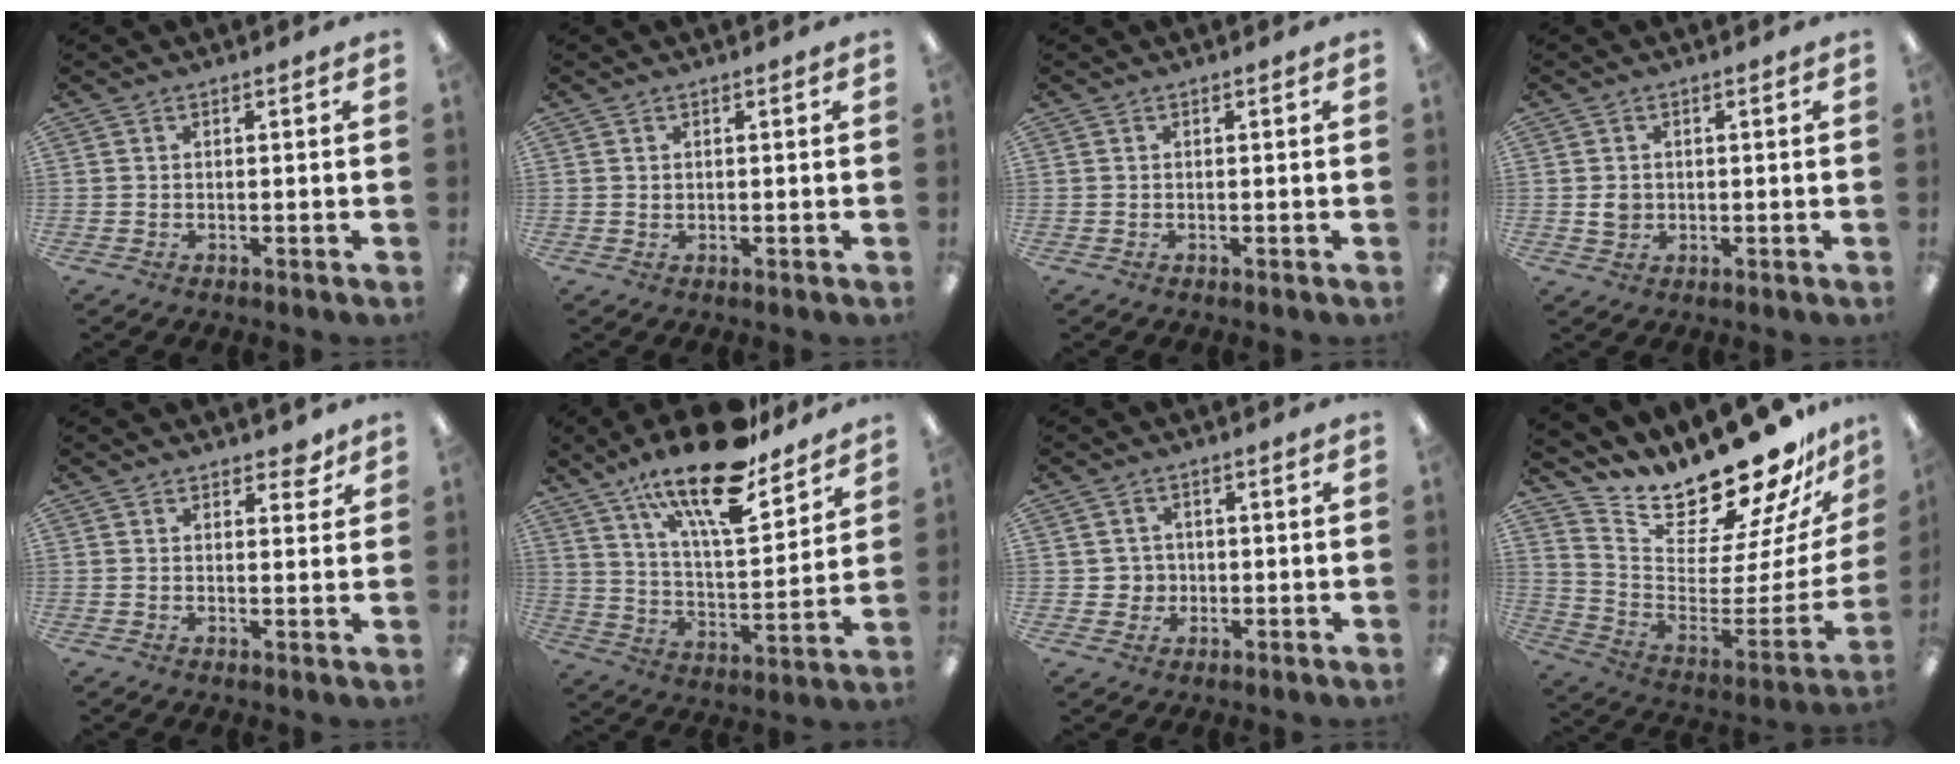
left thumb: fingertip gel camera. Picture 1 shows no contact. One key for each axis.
{"total": 0.6, "fx": 0.4, "fy": 0.5, "fz": 0.0, "tx": -0.001, "ty": 0.001, "tz": 0.008}
{"total": 0.0}
{"total": 2.7, "fx": 0.2, "fy": 2.4, "fz": 1.1, "tx": -0.014, "ty": 0.002, "tz": 0.002}
{"total": 3.7, "fx": 2.9, "fy": 1.8, "fz": 1.4, "tx": -0.008, "ty": -0.011, "tz": 0.049}
{"total": 21.3, "fx": 15.5, "fy": 6.7, "fz": 13.0, "tx": -0.221, "ty": -0.094, "tz": 0.260}
{"total": 3.3, "fx": 0.3, "fy": 3.3, "fz": 0.1, "tx": -0.005, "ty": 0.003, "tz": 0.002}
{"total": 19.1, "fx": 17.0, "fy": 5.0, "fz": 7.1, "tx": -0.104, "ty": -0.167, "tz": 0.290}